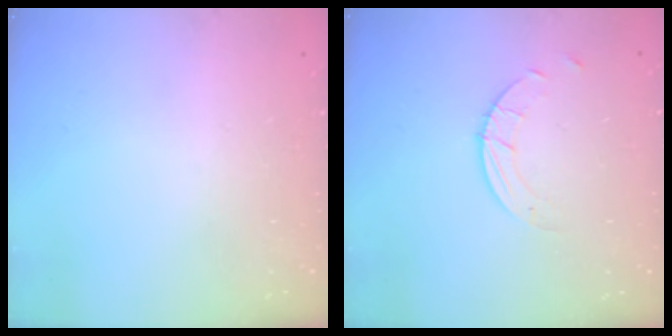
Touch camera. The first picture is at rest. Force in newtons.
{"total": 2.6, "press": 2.6, "slide": 0.2}